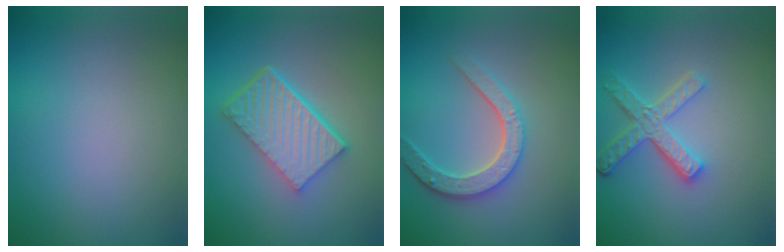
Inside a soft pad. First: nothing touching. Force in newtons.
{"total": 6.7, "press": 4.5, "slide": 5.0}
{"total": 3.8, "press": 3.4, "slide": 1.8}
{"total": 3.9, "press": 3.2, "slide": 2.2}